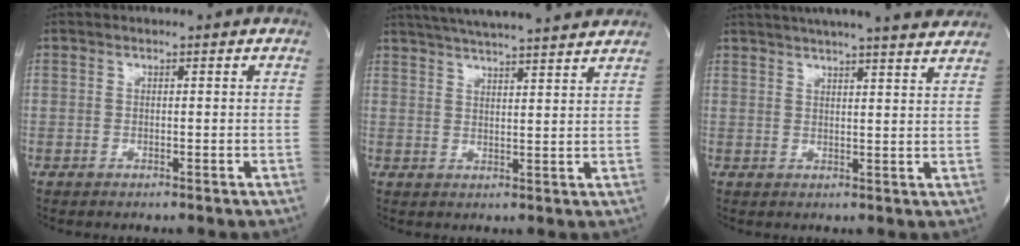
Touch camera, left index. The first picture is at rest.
{"total": 17.2, "force": [15.3, 0.9, 7.8], "torque": [-0.135, 0.029, 0.213]}
{"total": 18.3, "force": [16.4, 1.0, 8.2], "torque": [-0.135, 0.014, 0.207]}